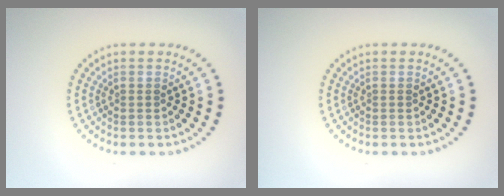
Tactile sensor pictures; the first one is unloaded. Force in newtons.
{"total": 0.0}